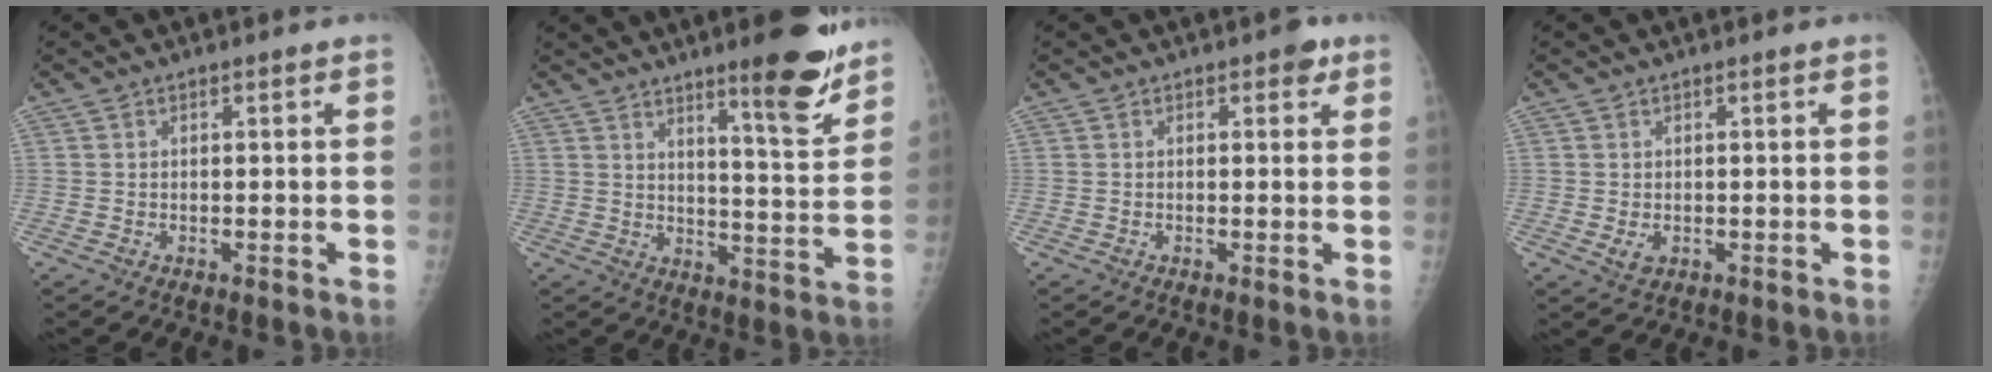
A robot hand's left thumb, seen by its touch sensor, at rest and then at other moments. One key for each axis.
{"total": 12.2, "fx": 8.6, "fy": 1.8, "fz": 8.5, "tx": -0.098, "ty": -0.065, "tz": 0.126}
{"total": 2.2, "fx": 1.1, "fy": 1.2, "fz": 1.4, "tx": -0.004, "ty": -0.001, "tz": 0.010}
{"total": 2.3, "fx": 0.0, "fy": 1.5, "fz": 1.8, "tx": -0.024, "ty": -0.006, "tz": 0.006}